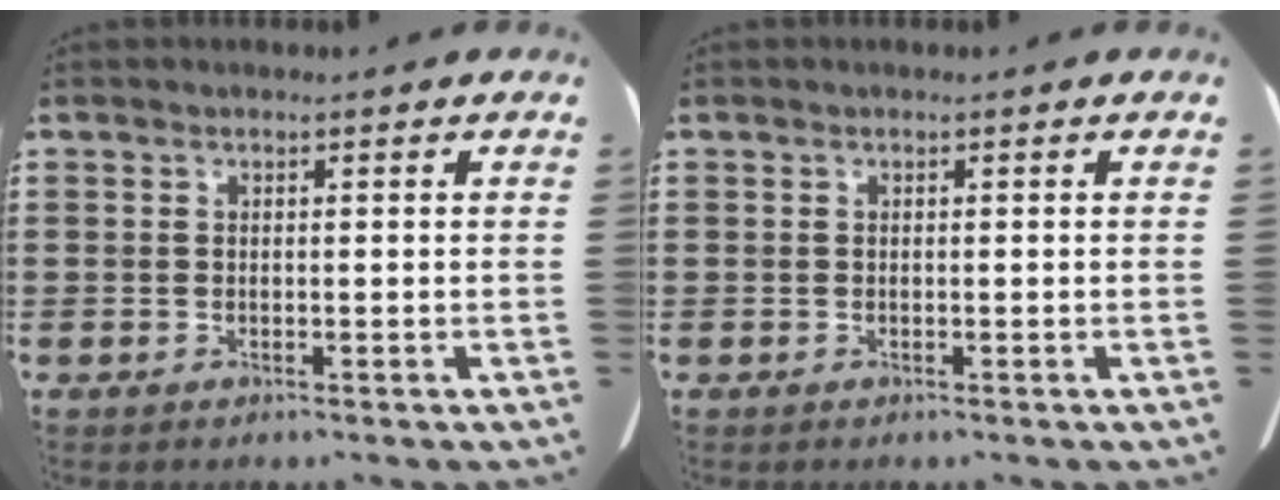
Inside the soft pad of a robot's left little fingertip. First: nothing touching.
{"total": 0.0}